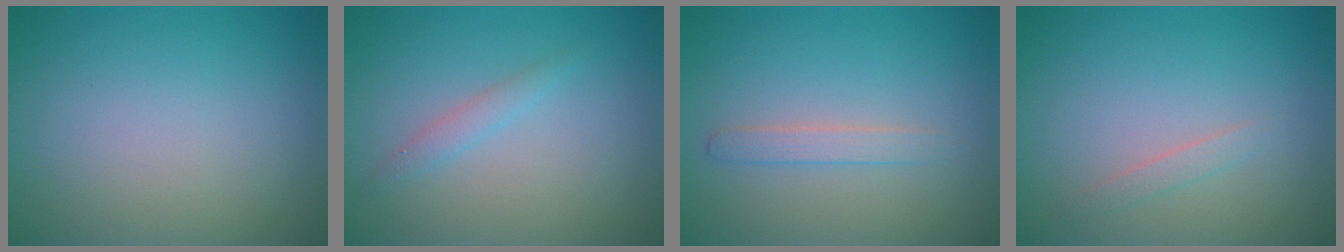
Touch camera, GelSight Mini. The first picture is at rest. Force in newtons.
{"total": 1.2, "press": 1.2, "slide": 0.1}
{"total": 1.4, "press": 1.4, "slide": 0.0}
{"total": 0.8, "press": 0.8, "slide": 0.1}